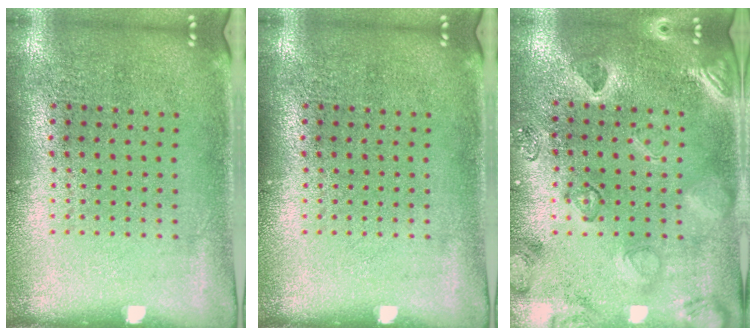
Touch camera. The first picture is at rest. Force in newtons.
{"total": 0.0}
{"total": 2.3, "press": 2.1, "slide": 1.0}